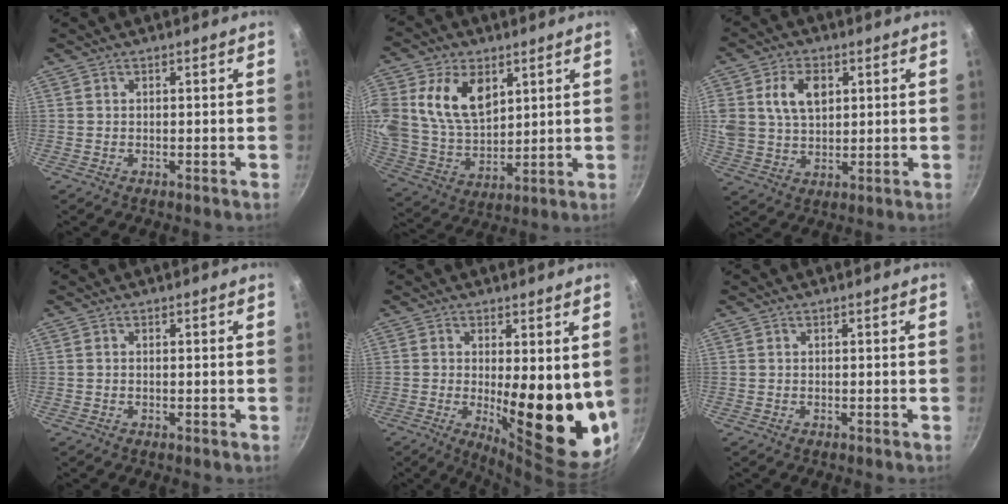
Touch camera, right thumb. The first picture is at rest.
{"total": 15.9, "force": [5.5, 10.6, 10.5], "torque": [-0.186, -0.026, 0.112]}
{"total": 10.4, "force": [3.2, 7.2, 6.8], "torque": [-0.114, -0.002, 0.059]}
{"total": 0.0}
{"total": 15.8, "force": [-0.1, 5.2, 14.9], "torque": [-0.176, -0.035, 0.013]}
{"total": 0.0}